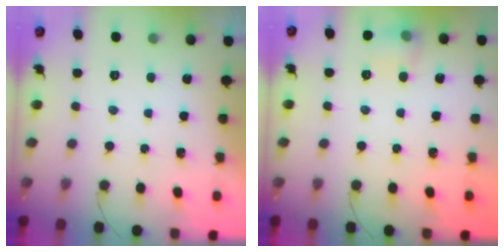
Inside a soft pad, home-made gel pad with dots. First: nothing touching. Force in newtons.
{"total": 7.7, "press": 7.6, "slide": 1.1}